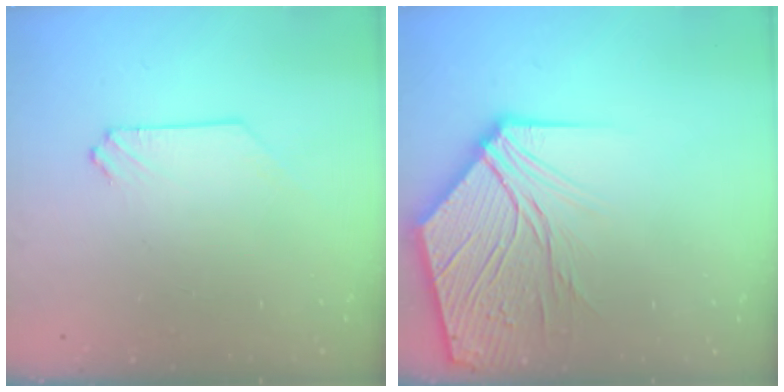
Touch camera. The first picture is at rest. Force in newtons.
{"total": 12.6, "press": 12.5, "slide": 1.5}